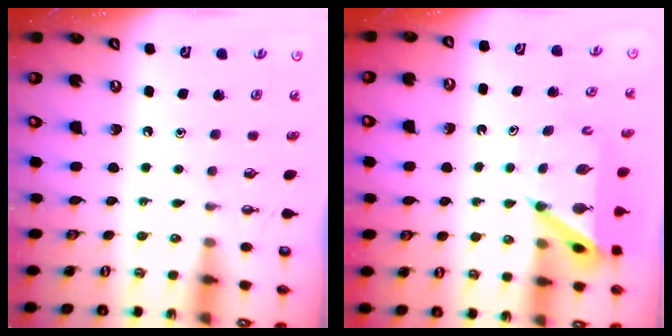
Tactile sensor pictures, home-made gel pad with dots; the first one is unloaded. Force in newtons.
{"total": 6.4, "press": 6.4, "slide": 0.5}